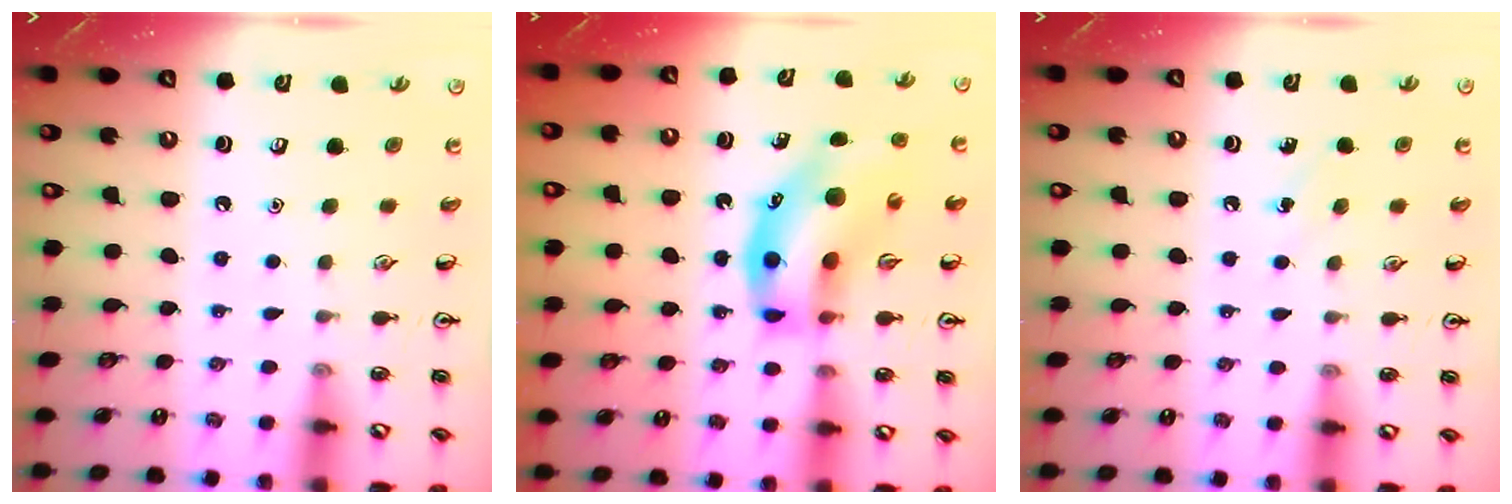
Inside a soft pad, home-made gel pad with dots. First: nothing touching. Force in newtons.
{"total": 17.1, "press": 16.6, "slide": 3.8}
{"total": 3.7, "press": 3.5, "slide": 1.3}